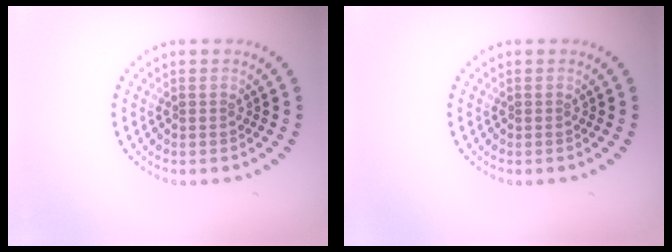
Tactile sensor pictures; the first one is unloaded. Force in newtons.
{"total": 0.0}